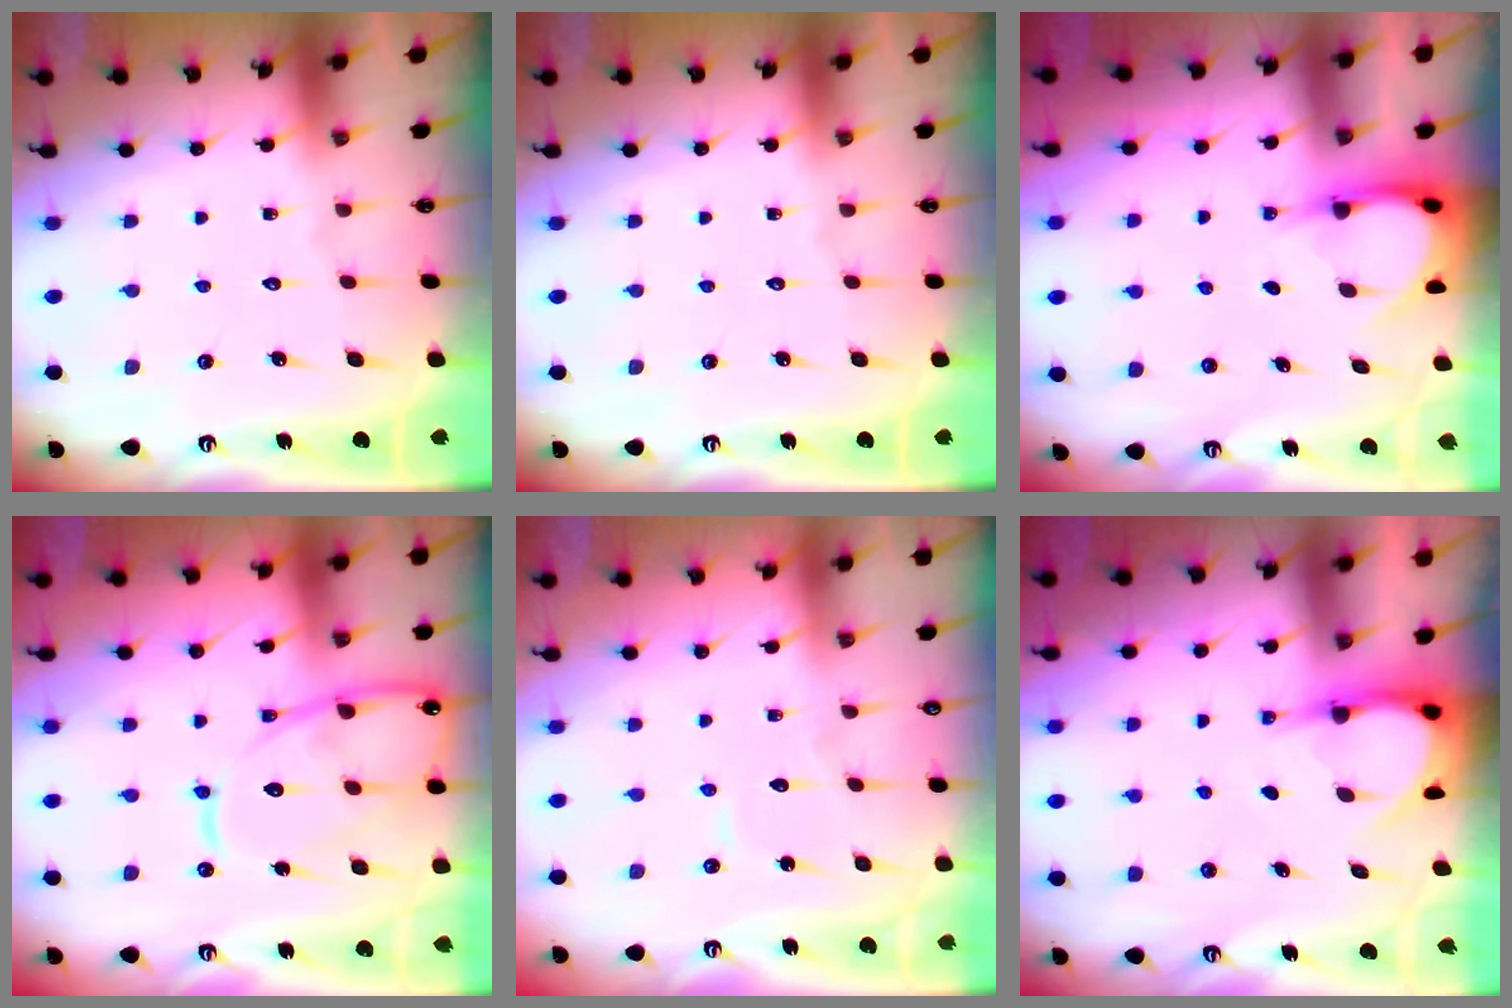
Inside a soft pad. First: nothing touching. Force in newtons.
{"total": 0.0}
{"total": 3.8, "press": 3.8, "slide": 0.3}
{"total": 15.4, "press": 15.3, "slide": 1.5}
{"total": 4.0, "press": 4.0, "slide": 0.2}
{"total": 4.6, "press": 4.6, "slide": 0.3}